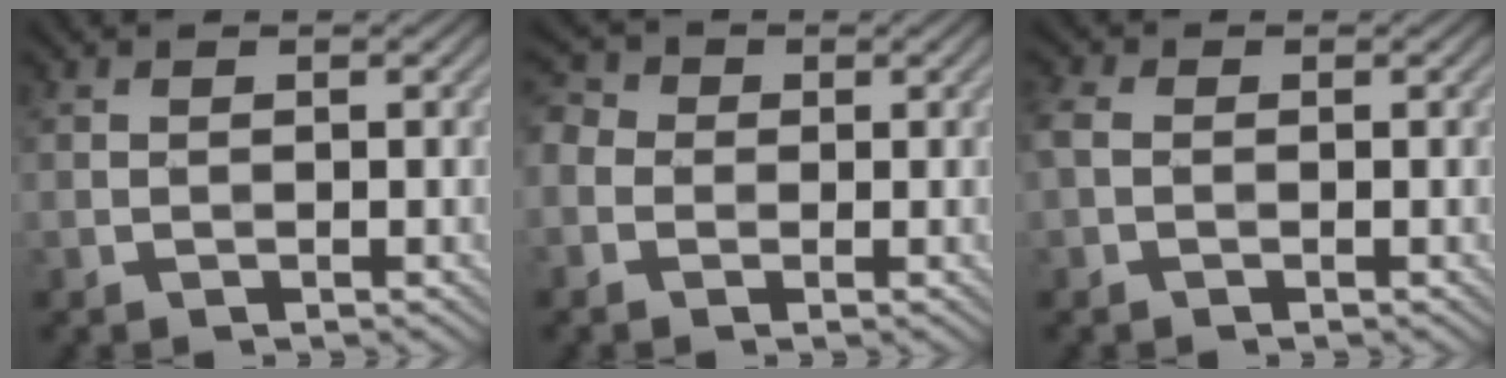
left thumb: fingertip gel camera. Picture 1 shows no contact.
{"total": 3.4, "force": [-0.7, 2.9, 1.5], "torque": [-0.049, 0.005, -0.020]}
{"total": 2.2, "force": [-0.4, 1.6, 1.5], "torque": [-0.047, 0.005, -0.018]}